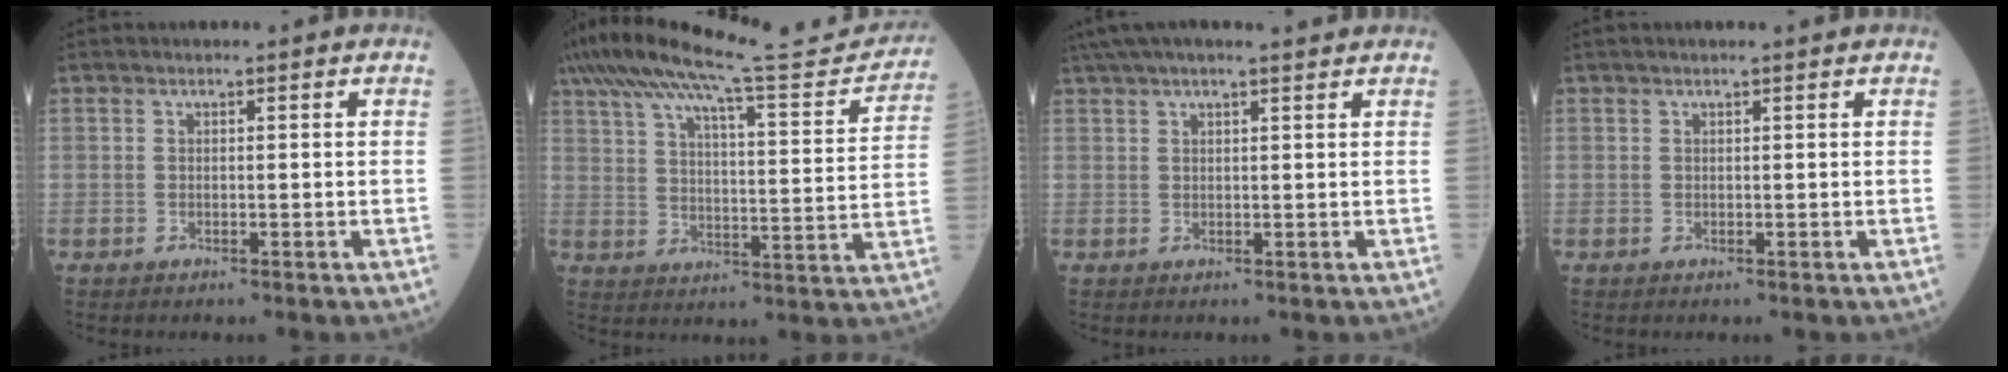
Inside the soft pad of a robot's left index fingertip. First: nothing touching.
{"total": 23.2, "force": [20.8, 2.0, 10.2], "torque": [-0.175, -0.009, 0.289]}
{"total": 9.1, "force": [7.7, 0.7, 4.7], "torque": [-0.080, 0.042, 0.109]}
{"total": 1.0, "force": [0.8, 0.0, 0.6], "torque": [-0.010, 0.009, 0.013]}